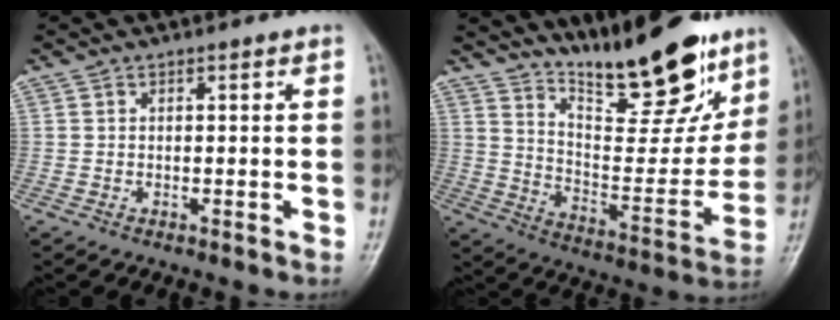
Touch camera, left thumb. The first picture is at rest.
{"total": 21.6, "force": [16.2, 6.2, 12.9], "torque": [-0.143, -0.101, 0.262]}